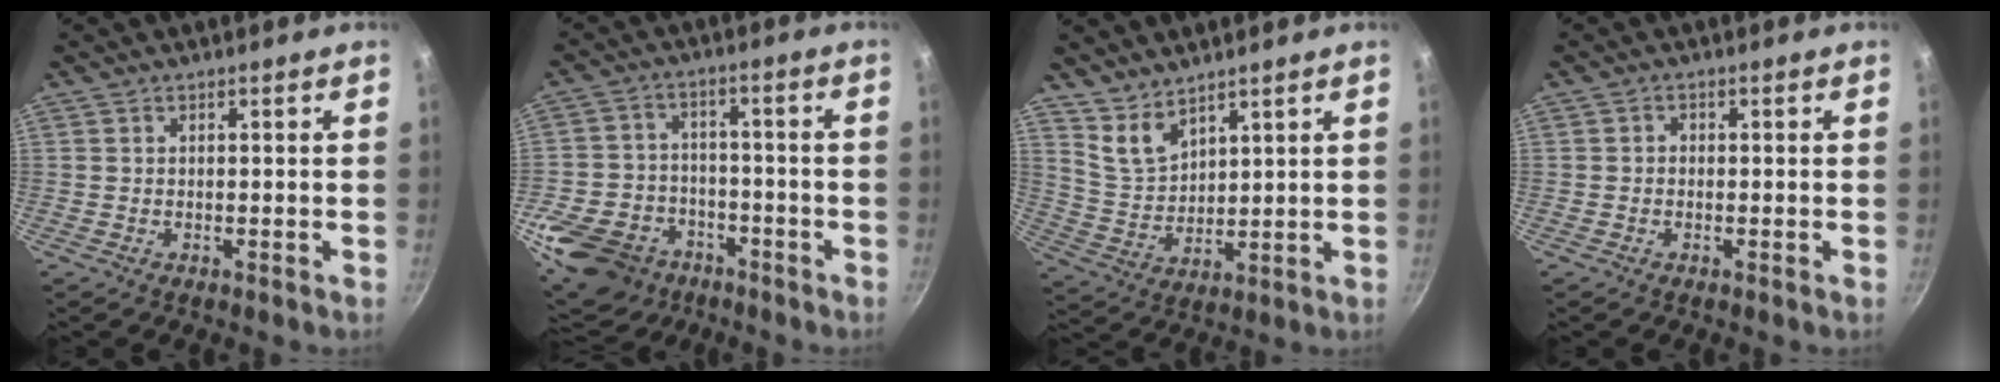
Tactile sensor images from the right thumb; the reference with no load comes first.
{"total": 17.8, "force": [-9.6, 13.1, 7.2], "torque": [-0.134, 0.048, -0.154]}
{"total": 6.6, "force": [5.3, 2.8, 2.8], "torque": [-0.044, -0.042, 0.115]}
{"total": 1.1, "force": [-0.2, 1.0, 0.5], "torque": [-0.005, 0.005, -0.005]}